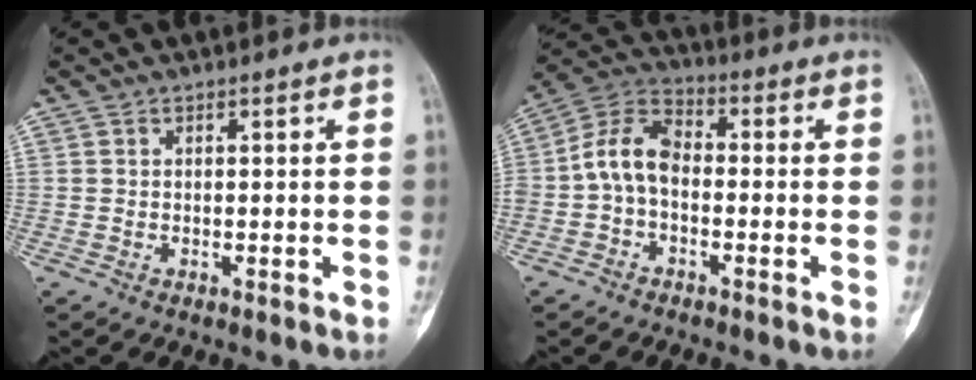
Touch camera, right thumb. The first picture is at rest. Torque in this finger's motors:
{"motor_torque": [1.49, 1.24, 0.80, -0.70, 0.51]}